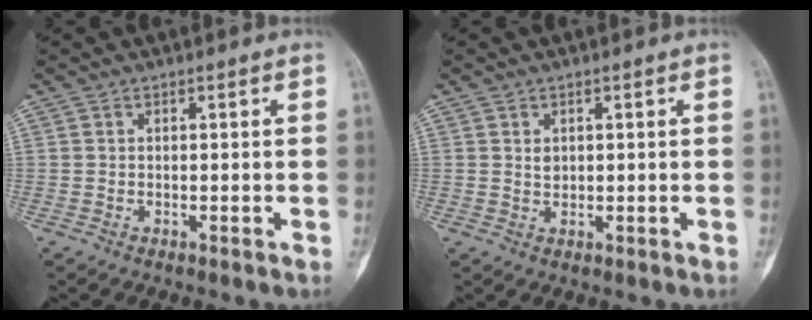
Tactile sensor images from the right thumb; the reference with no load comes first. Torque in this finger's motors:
{"motor_torque": [0.30, 0.15, 0.20, -0.46, 0.03]}